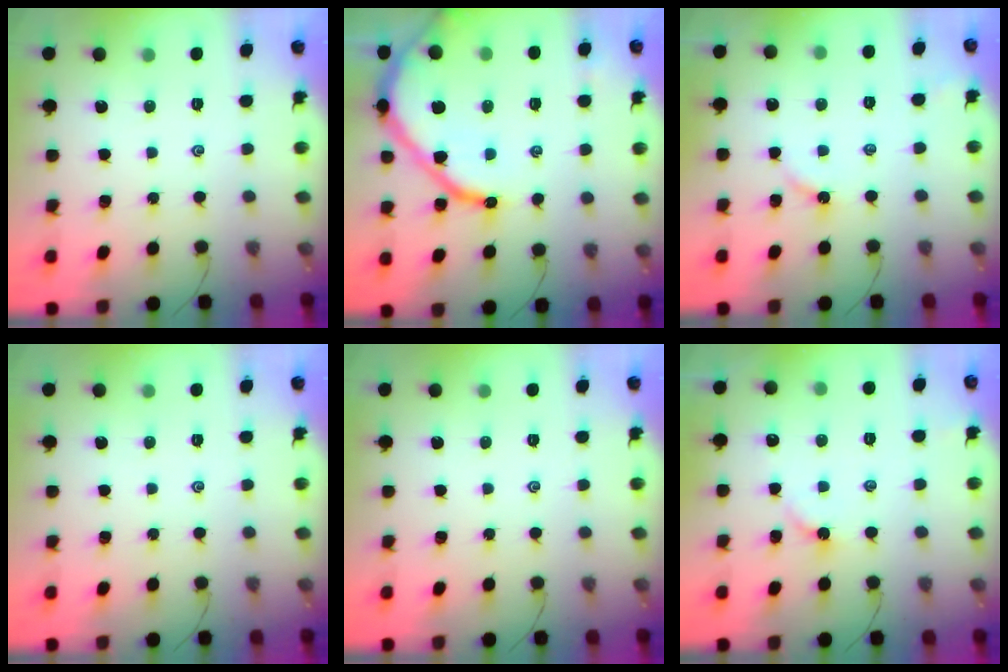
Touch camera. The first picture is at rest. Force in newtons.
{"total": 16.6, "press": 16.6, "slide": 1.3}
{"total": 2.8, "press": 2.8, "slide": 0.3}
{"total": 0.0}
{"total": 0.0}
{"total": 2.7, "press": 2.7, "slide": 0.4}